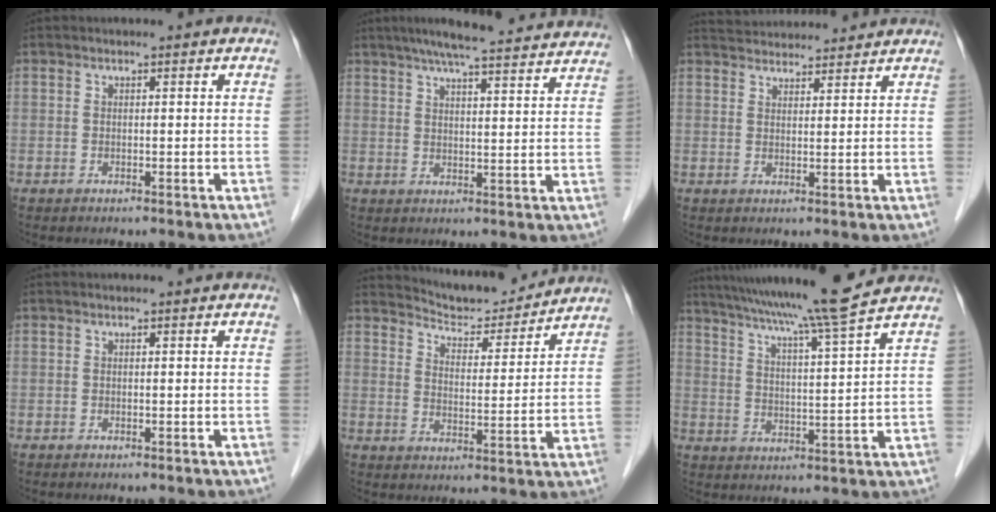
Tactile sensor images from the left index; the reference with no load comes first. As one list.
[{"total": 20.9, "force": [18.9, 1.3, 8.9], "torque": [-0.131, 0.016, 0.239]}, {"total": 9.4, "force": [9.1, 1.2, 2.0], "torque": [-0.034, 0.033, 0.130]}, {"total": 0.0}, {"total": 11.2, "force": [11.0, 1.1, 1.9], "torque": [-0.033, -0.001, 0.163]}, {"total": 16.2, "force": [13.9, -2.0, 8.0], "torque": [-0.141, -0.011, 0.201]}]